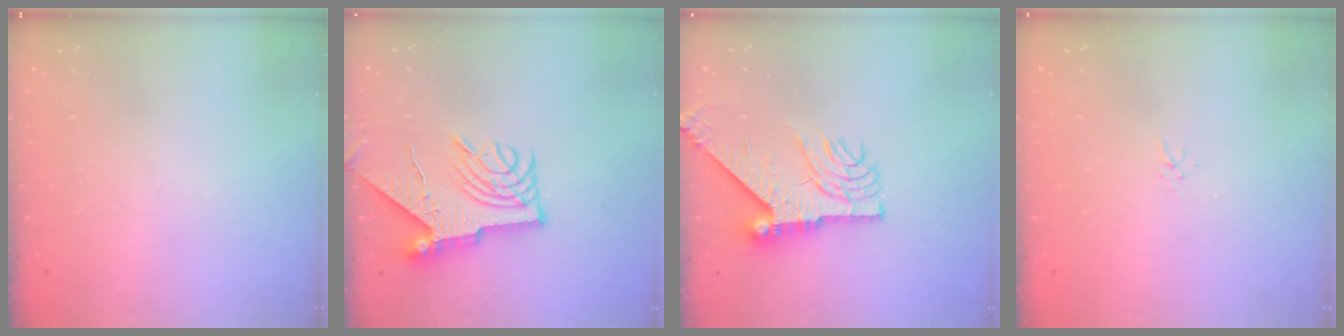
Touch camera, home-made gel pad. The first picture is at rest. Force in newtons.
{"total": 9.5, "press": 9.4, "slide": 0.9}
{"total": 12.1, "press": 12.0, "slide": 1.6}
{"total": 1.5, "press": 1.5, "slide": 0.1}